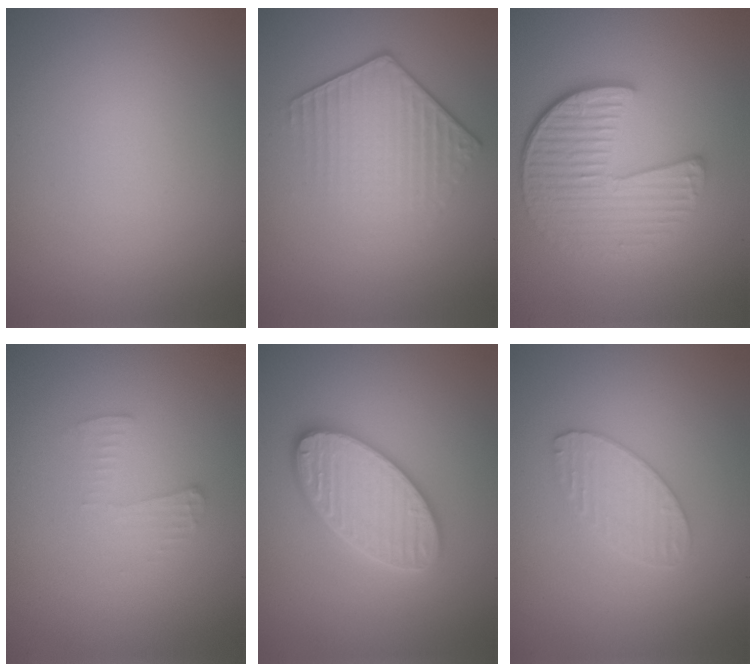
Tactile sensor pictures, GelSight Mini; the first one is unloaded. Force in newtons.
{"total": 4.0, "press": 2.9, "slide": 2.7}
{"total": 5.6, "press": 4.2, "slide": 3.8}
{"total": 1.4, "press": 1.4, "slide": 0.1}
{"total": 5.8, "press": 5.8, "slide": 0.6}
{"total": 2.6, "press": 2.6, "slide": 0.2}